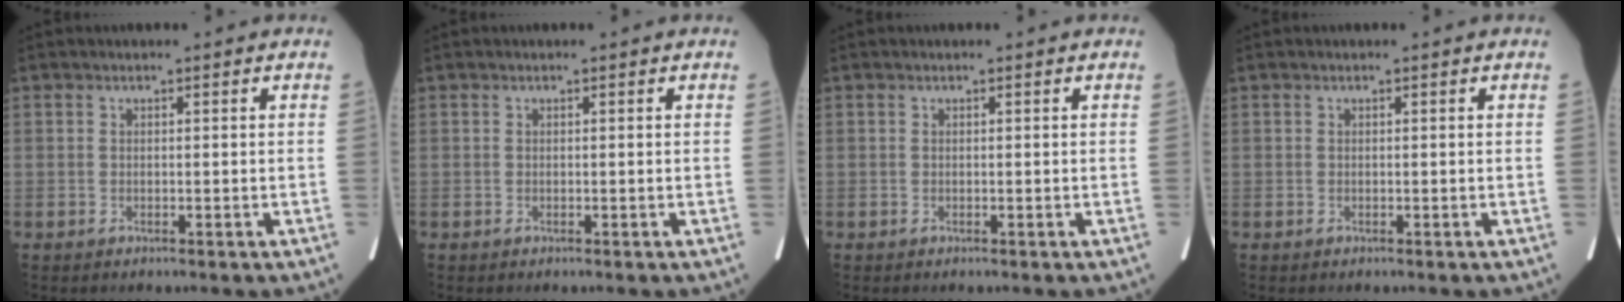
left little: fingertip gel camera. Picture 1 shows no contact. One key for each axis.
{"total": 0.0}
{"total": 0.0}
{"total": 0.0}